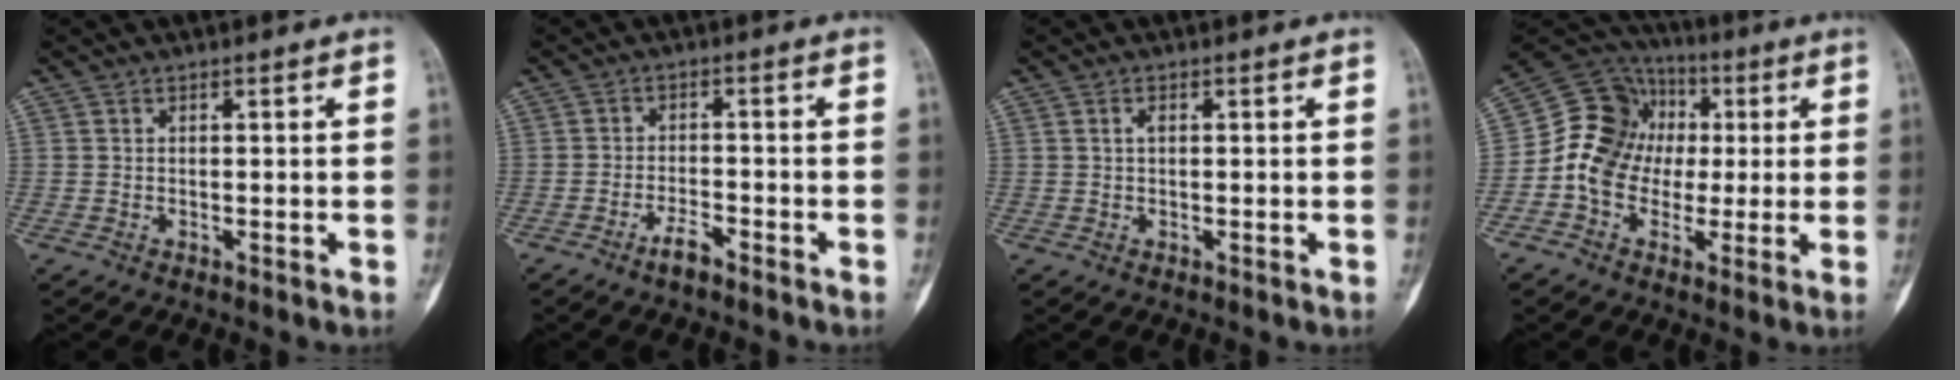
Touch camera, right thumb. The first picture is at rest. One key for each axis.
{"total": 3.0, "fx": -2.3, "fy": 0.8, "fz": 1.8, "tx": -0.038, "ty": 0.012, "tz": -0.044}
{"total": 1.1, "fx": 0.2, "fy": 0.6, "fz": 0.9, "tx": -0.017, "ty": 0.001, "tz": 0.003}
{"total": 13.5, "fx": -0.5, "fy": 11.9, "fz": 6.4, "tx": -0.087, "ty": 0.036, "tz": -0.019}